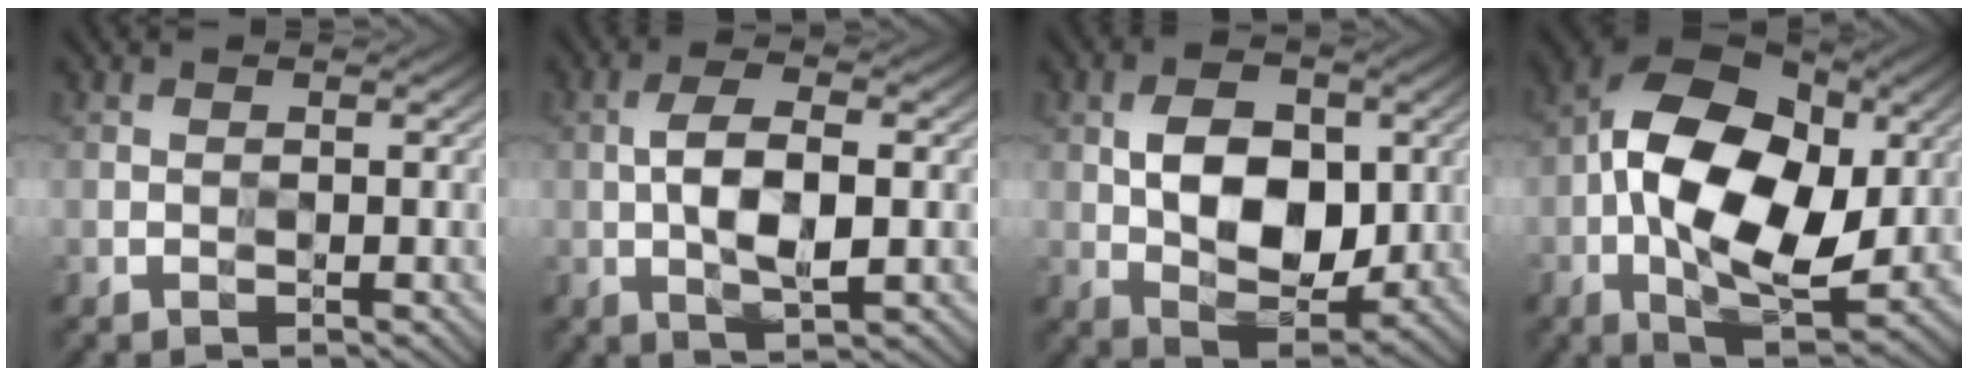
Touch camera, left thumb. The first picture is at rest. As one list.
[{"total": 6.4, "force": [-0.4, 2.7, 5.8], "torque": [-0.118, 0.001, -0.008]}, {"total": 9.7, "force": [1.1, 6.1, 7.4], "torque": [-0.139, -0.006, 0.021]}, {"total": 16.2, "force": [0.2, 9.8, 12.9], "torque": [-0.241, 0.009, -0.003]}]